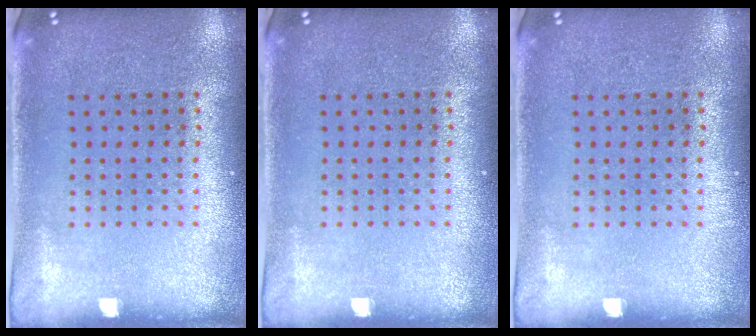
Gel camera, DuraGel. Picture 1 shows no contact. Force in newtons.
{"total": 0.0}
{"total": 0.0}